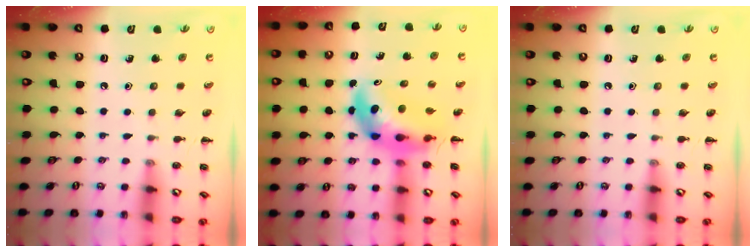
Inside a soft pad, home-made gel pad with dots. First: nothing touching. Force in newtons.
{"total": 7.7, "press": 7.4, "slide": 2.0}
{"total": 0.0}